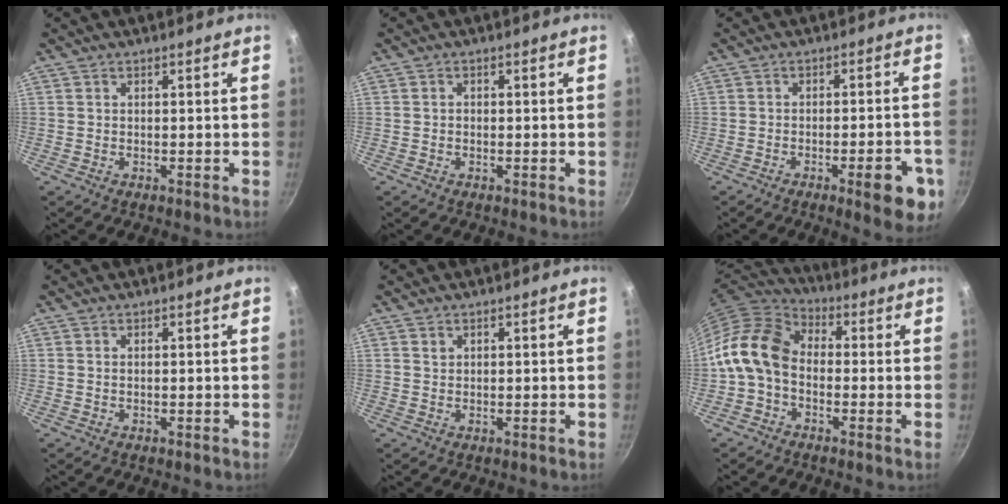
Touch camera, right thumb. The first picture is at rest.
{"total": 0.7, "force": [-0.1, 0.6, 0.3], "torque": [-0.006, 0.003, -0.002]}
{"total": 9.6, "force": [-4.2, 2.6, 8.2], "torque": [-0.086, 0.018, -0.050]}
{"total": 0.0}
{"total": 0.9, "force": [0.5, 0.7, 0.3], "torque": [-0.003, 0.001, 0.009]}
{"total": 11.7, "force": [-1.7, 8.5, 7.8], "torque": [-0.132, 0.037, -0.057]}